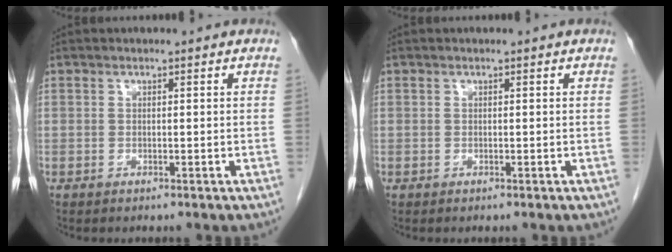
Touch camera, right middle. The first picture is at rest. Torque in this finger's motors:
{"motor_torque": [-0.22, -0.04, -0.01, 0.00]}